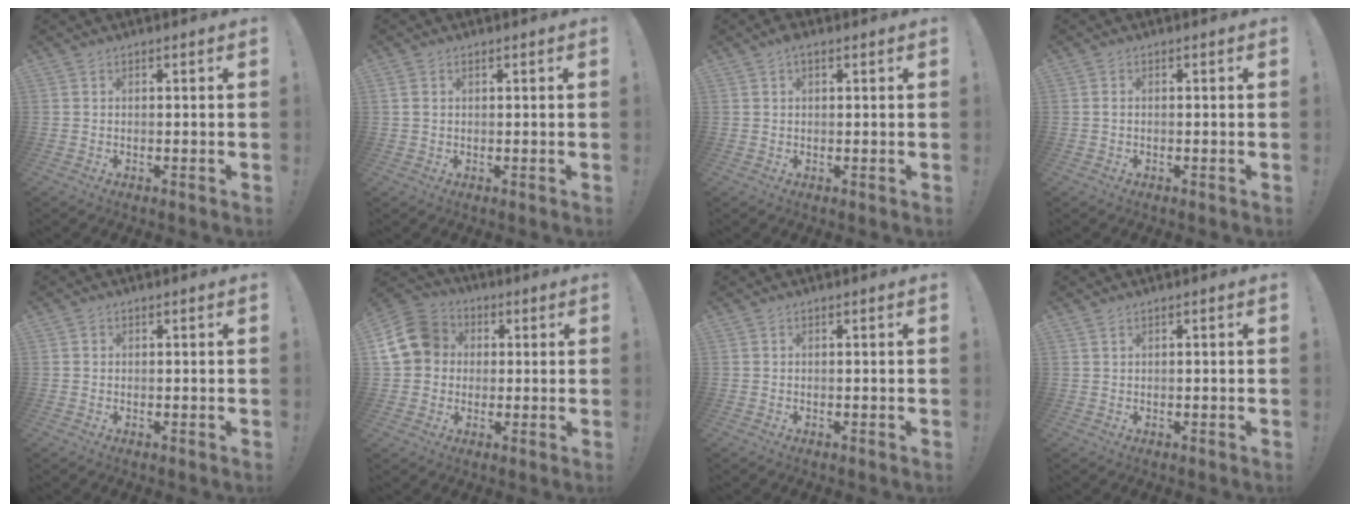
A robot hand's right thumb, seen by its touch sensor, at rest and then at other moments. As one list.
[{"total": 1.4, "force": [0.6, 1.0, 0.7], "torque": [-0.012, 0.003, 0.011]}, {"total": 1.0, "force": [0.5, 0.6, 0.5], "torque": [-0.003, 0.000, 0.009]}, {"total": 0.5, "force": [0.0, 0.3, 0.4], "torque": [-0.008, 0.003, -0.001]}, {"total": 0.7, "force": [0.1, 0.7, 0.1], "torque": [0.005, 0.000, 0.000]}, {"total": 14.3, "force": [2.4, 12.2, 6.9], "torque": [-0.115, 0.004, 0.051]}, {"total": 0.0}, {"total": 0.9, "force": [0.5, 0.0, 0.7], "torque": [-0.014, 0.000, 0.008]}]